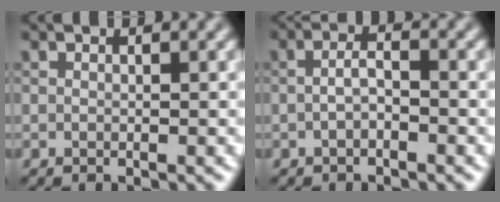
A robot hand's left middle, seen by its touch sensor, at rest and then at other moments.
{"total": 1.5, "force": [-0.6, 0.6, 1.2], "torque": [-0.027, 0.008, -0.016]}